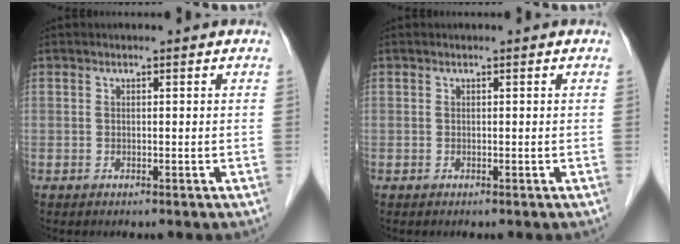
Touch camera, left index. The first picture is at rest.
{"total": 0.0}